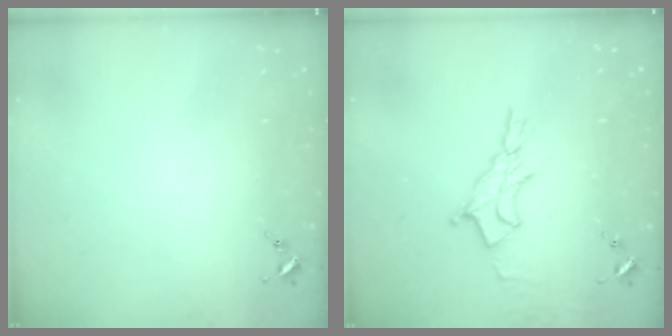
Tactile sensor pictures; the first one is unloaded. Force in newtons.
{"total": 11.3, "press": 11.3, "slide": 0.9}